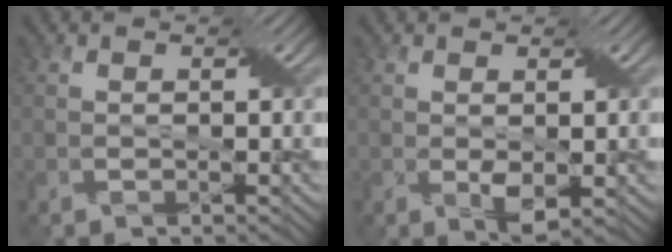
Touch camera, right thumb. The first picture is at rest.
{"total": 2.1, "force": [0.0, 1.0, 1.8], "torque": [-0.037, -0.006, 0.007]}